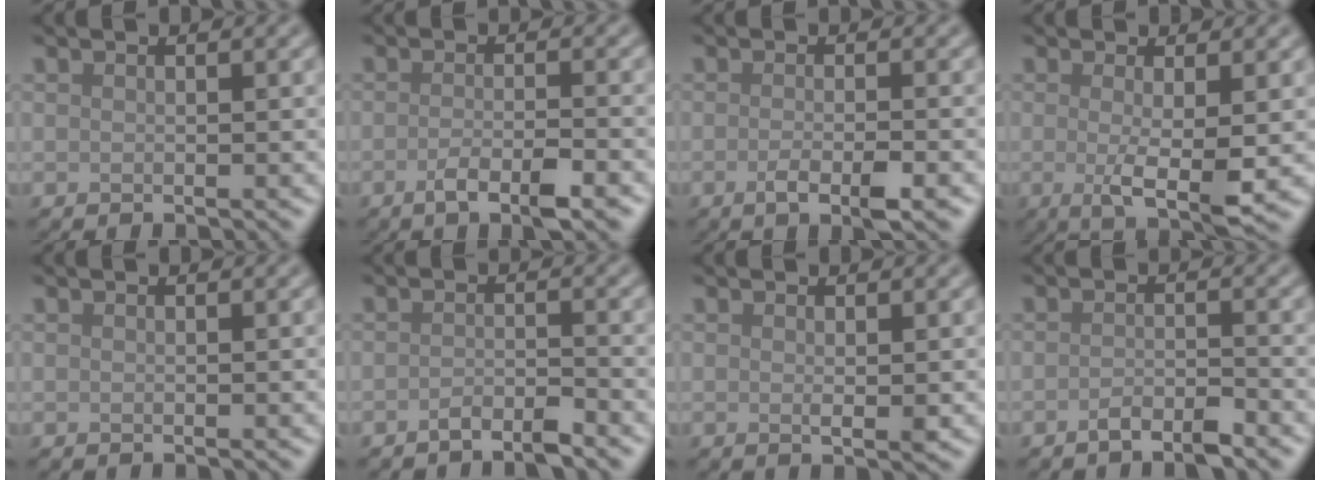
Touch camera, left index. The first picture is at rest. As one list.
[{"total": 3.8, "force": [-1.9, 0.9, 3.1], "torque": [-0.056, -0.002, -0.037]}, {"total": 3.3, "force": [-1.3, 0.9, 2.9], "torque": [-0.047, -0.002, -0.025]}, {"total": 4.2, "force": [-0.5, 0.7, 4.1], "torque": [-0.073, -0.012, -0.007]}, {"total": 0.0}, {"total": 2.0, "force": [-1.5, 0.4, 1.2], "torque": [-0.019, 0.004, -0.032]}, {"total": 1.1, "force": [0.1, 0.1, 1.1], "torque": [-0.016, -0.002, 0.000]}, {"total": 2.2, "force": [-1.6, 0.5, 1.5], "torque": [-0.026, 0.003, -0.032]}]